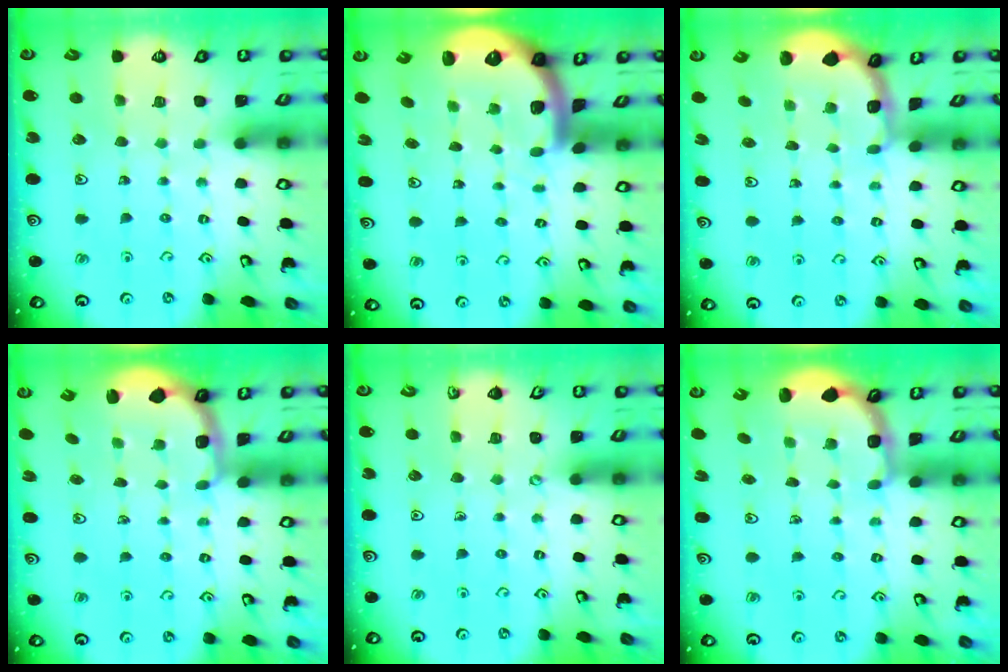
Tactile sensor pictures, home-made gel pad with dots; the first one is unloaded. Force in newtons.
{"total": 2.8, "press": 2.7, "slide": 0.6}
{"total": 1.7, "press": 1.7, "slide": 0.4}
{"total": 2.4, "press": 1.1, "slide": 2.1}
{"total": 0.0}
{"total": 3.0, "press": 2.0, "slide": 2.2}